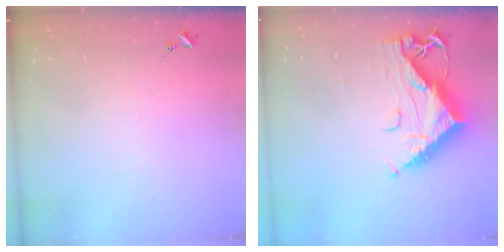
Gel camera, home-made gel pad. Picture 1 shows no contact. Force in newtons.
{"total": 13.6, "press": 13.6, "slide": 1.1}